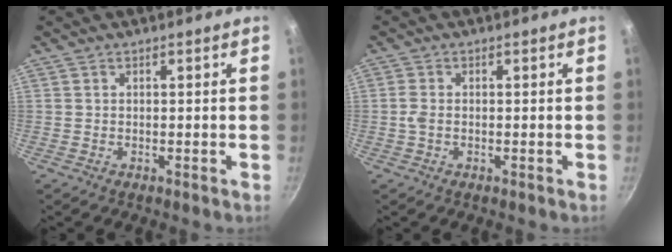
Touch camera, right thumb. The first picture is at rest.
{"total": 1.9, "force": [-0.2, 1.1, 1.6], "torque": [-0.042, 0.002, -0.008]}